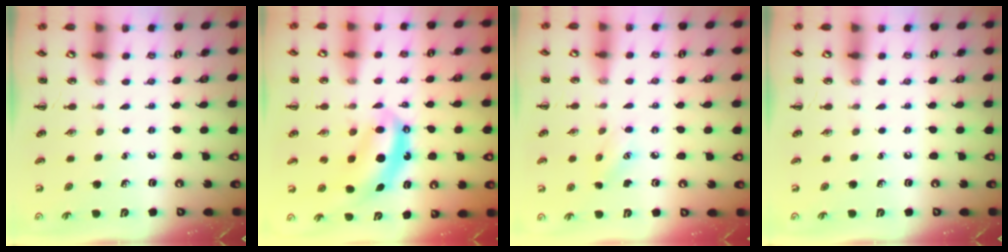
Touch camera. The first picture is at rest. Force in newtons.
{"total": 6.7, "press": 6.6, "slide": 1.2}
{"total": 4.8, "press": 4.6, "slide": 1.3}
{"total": 0.0}